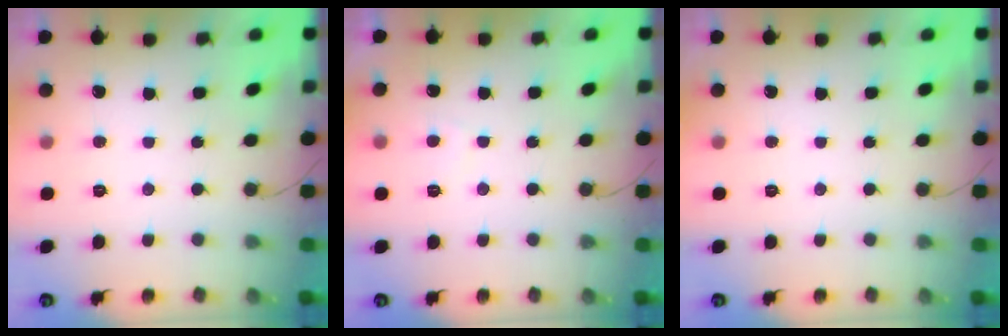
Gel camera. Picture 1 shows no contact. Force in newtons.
{"total": 0.5, "press": 0.2, "slide": 0.5}
{"total": 0.0}